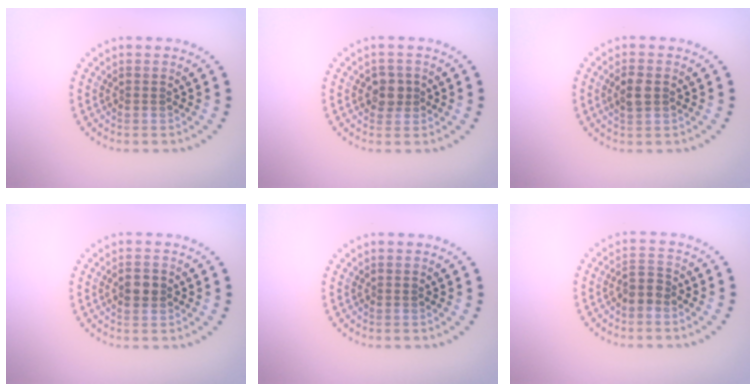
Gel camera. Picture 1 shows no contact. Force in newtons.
{"total": 1.9, "press": 1.8, "slide": 0.7}
{"total": 2.0, "press": 2.0, "slide": 0.3}
{"total": 2.2, "press": 2.2, "slide": 0.0}
{"total": 0.0}
{"total": 1.8, "press": 1.5, "slide": 0.9}